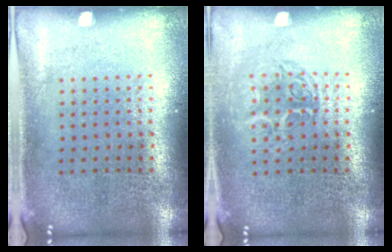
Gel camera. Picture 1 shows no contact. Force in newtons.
{"total": 1.4, "press": 1.1, "slide": 0.7}